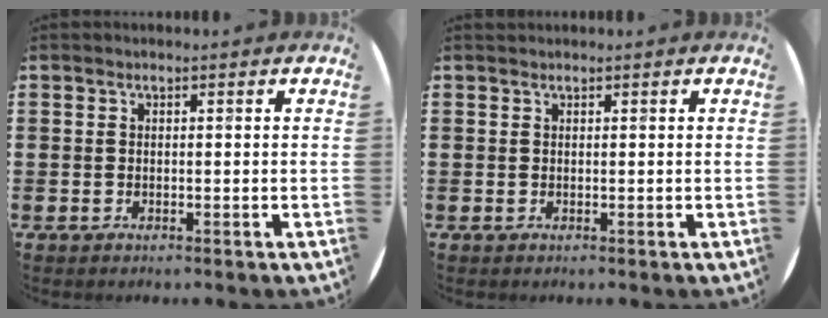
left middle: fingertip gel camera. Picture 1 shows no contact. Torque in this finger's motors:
{"motor_torque": [0.14, -0.01, -0.02, 0.01]}